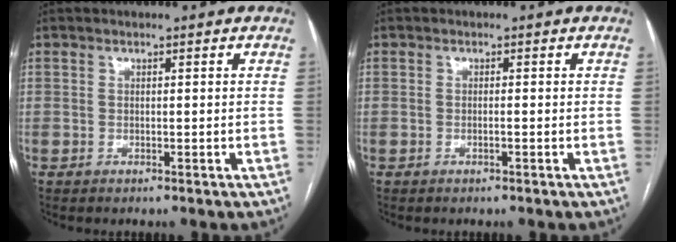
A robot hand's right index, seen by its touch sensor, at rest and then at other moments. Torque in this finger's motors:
{"motor_torque": [-0.10, 0.09, -0.04, 0.00]}